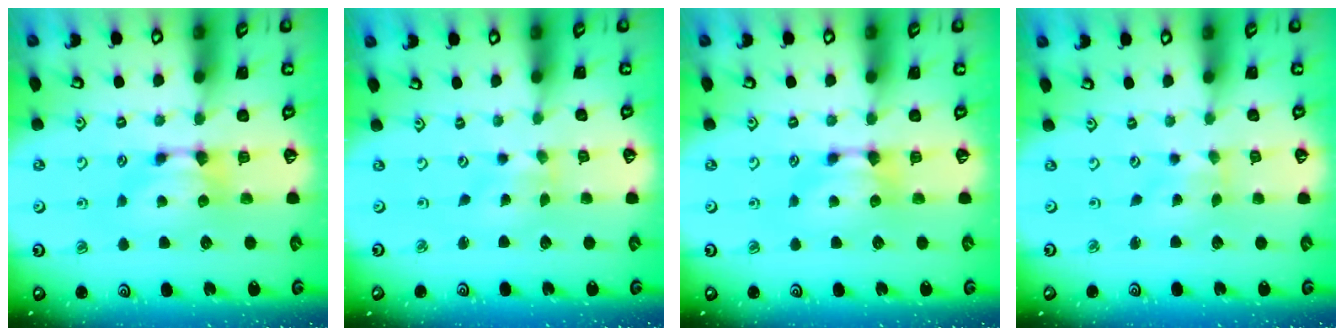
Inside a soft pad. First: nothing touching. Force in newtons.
{"total": 3.3, "press": 3.1, "slide": 1.0}
{"total": 0.0}
{"total": 3.4, "press": 3.3, "slide": 0.8}